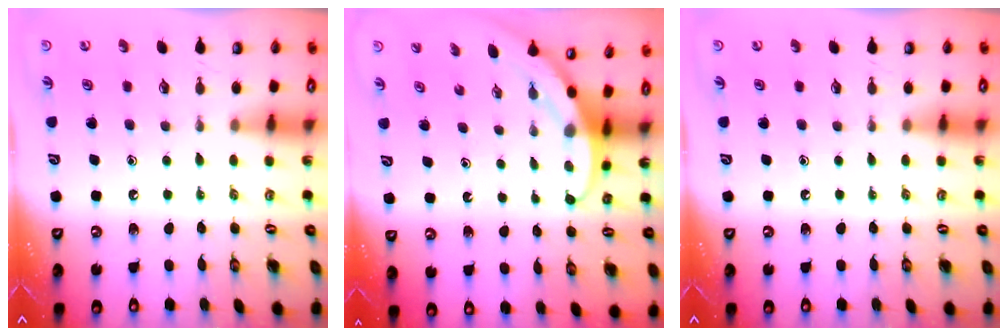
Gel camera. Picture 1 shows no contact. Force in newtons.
{"total": 3.7, "press": 3.7, "slide": 0.3}
{"total": 0.0}